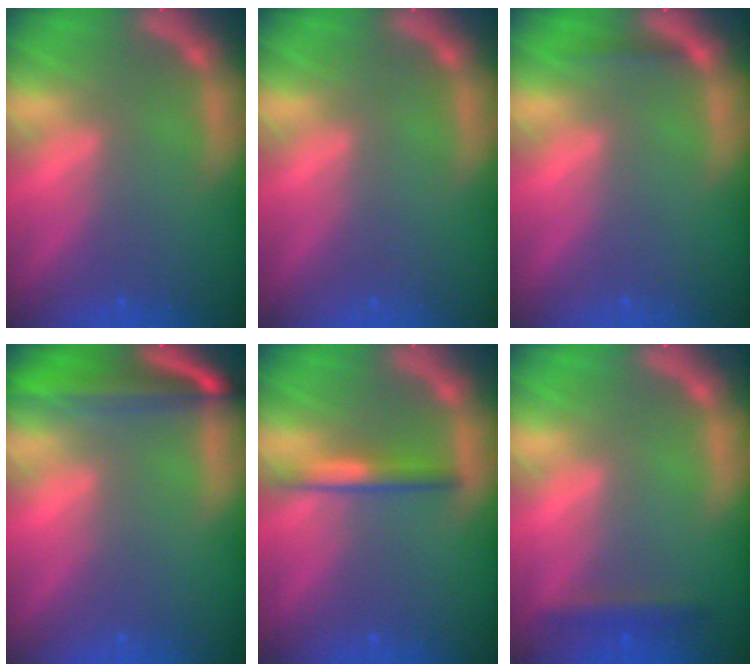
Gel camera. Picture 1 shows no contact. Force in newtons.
{"total": 0.0}
{"total": 0.9}
{"total": 6.6}
{"total": 2.5}
{"total": 1.9}